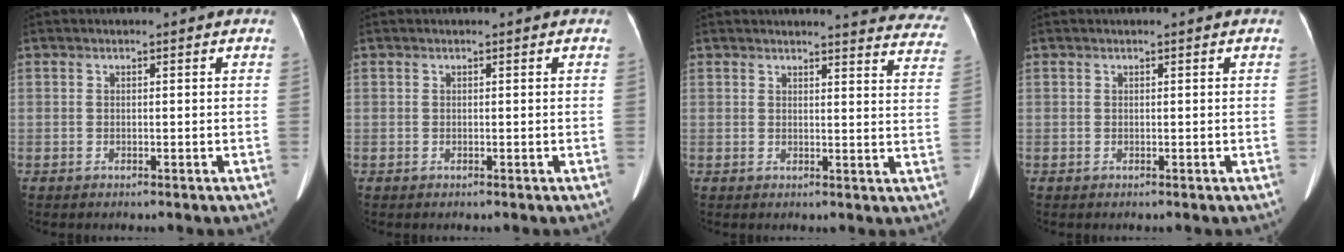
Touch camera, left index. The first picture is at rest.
{"total": 0.0}
{"total": 16.9, "force": [16.2, 2.1, 4.4], "torque": [-0.028, -0.080, 0.149]}
{"total": 0.0}